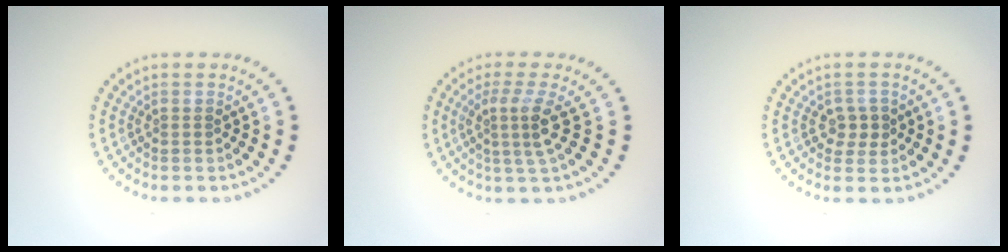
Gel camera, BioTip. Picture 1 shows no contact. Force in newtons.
{"total": 3.1, "press": 2.2, "slide": 2.1}
{"total": 1.8, "press": 1.8, "slide": 0.6}